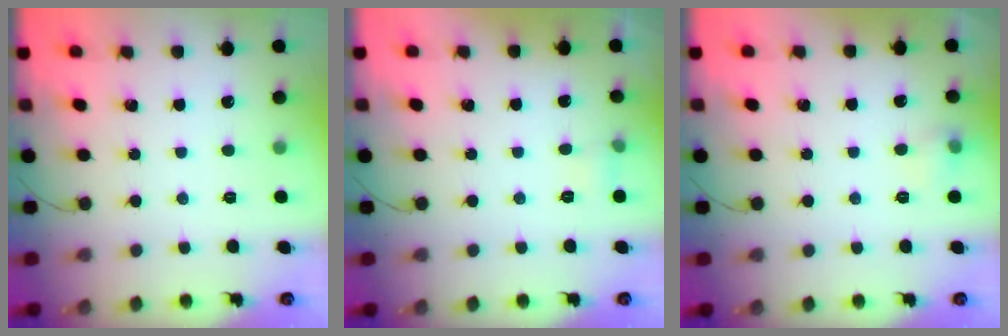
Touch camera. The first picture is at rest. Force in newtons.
{"total": 5.1, "press": 4.0, "slide": 3.1}
{"total": 5.4, "press": 5.4, "slide": 1.0}